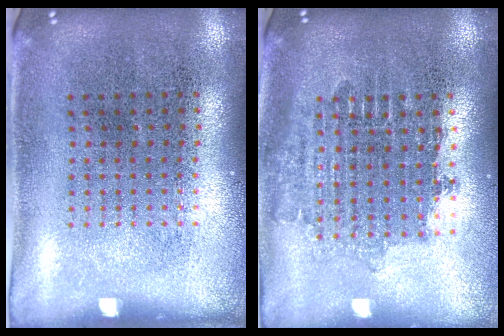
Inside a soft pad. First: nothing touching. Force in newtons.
{"total": 1.7, "press": 1.4, "slide": 1.0}